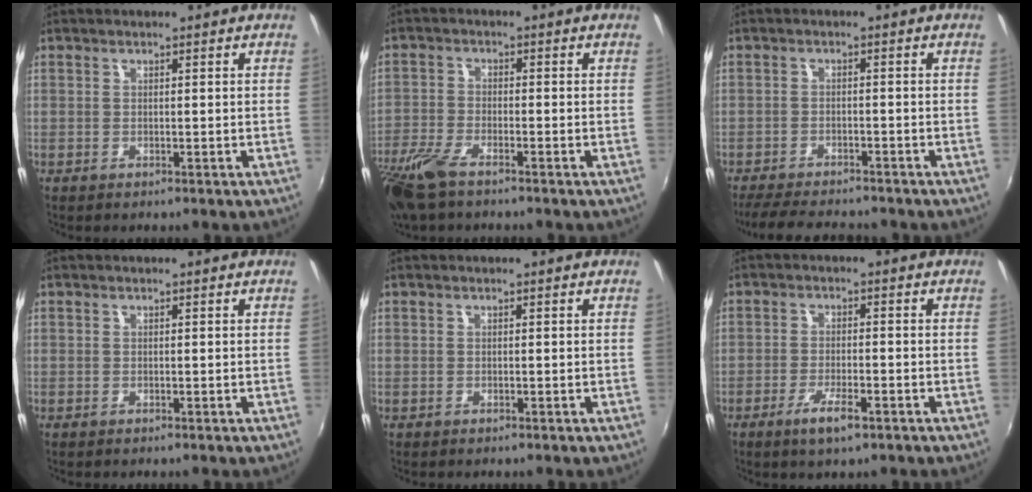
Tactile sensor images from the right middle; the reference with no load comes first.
{"total": 8.7, "force": [-6.3, 2.6, 5.4], "torque": [-0.141, -0.026, -0.129]}
{"total": 9.2, "force": [-8.3, 2.1, 3.5], "torque": [-0.093, -0.013, -0.132]}
{"total": 0.0}
{"total": 0.0}
{"total": 5.1, "force": [-3.0, 1.2, 3.9], "torque": [-0.087, -0.010, -0.055]}